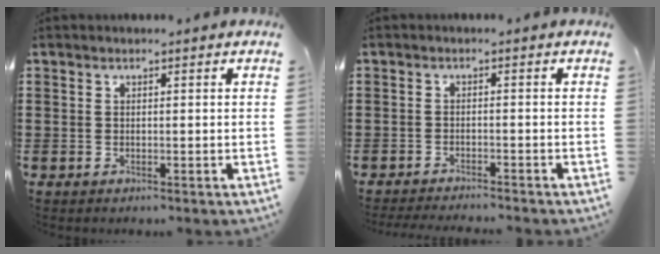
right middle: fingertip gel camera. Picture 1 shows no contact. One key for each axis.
{"total": 1.9, "fx": -1.8, "fy": -0.1, "fz": 0.2, "tx": -0.005, "ty": 0.002, "tz": -0.038}